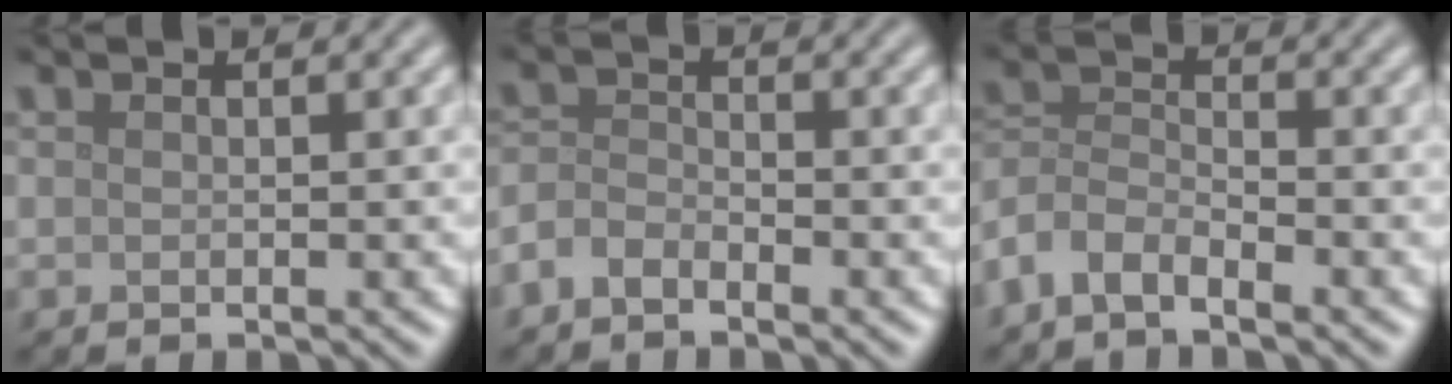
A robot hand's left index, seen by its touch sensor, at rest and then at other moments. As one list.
[{"total": 2.2, "force": [-1.6, 0.9, 1.1], "torque": [-0.023, 0.003, -0.042]}, {"total": 3.6, "force": [-2.7, 1.3, 1.8], "torque": [-0.037, 0.000, -0.067]}]